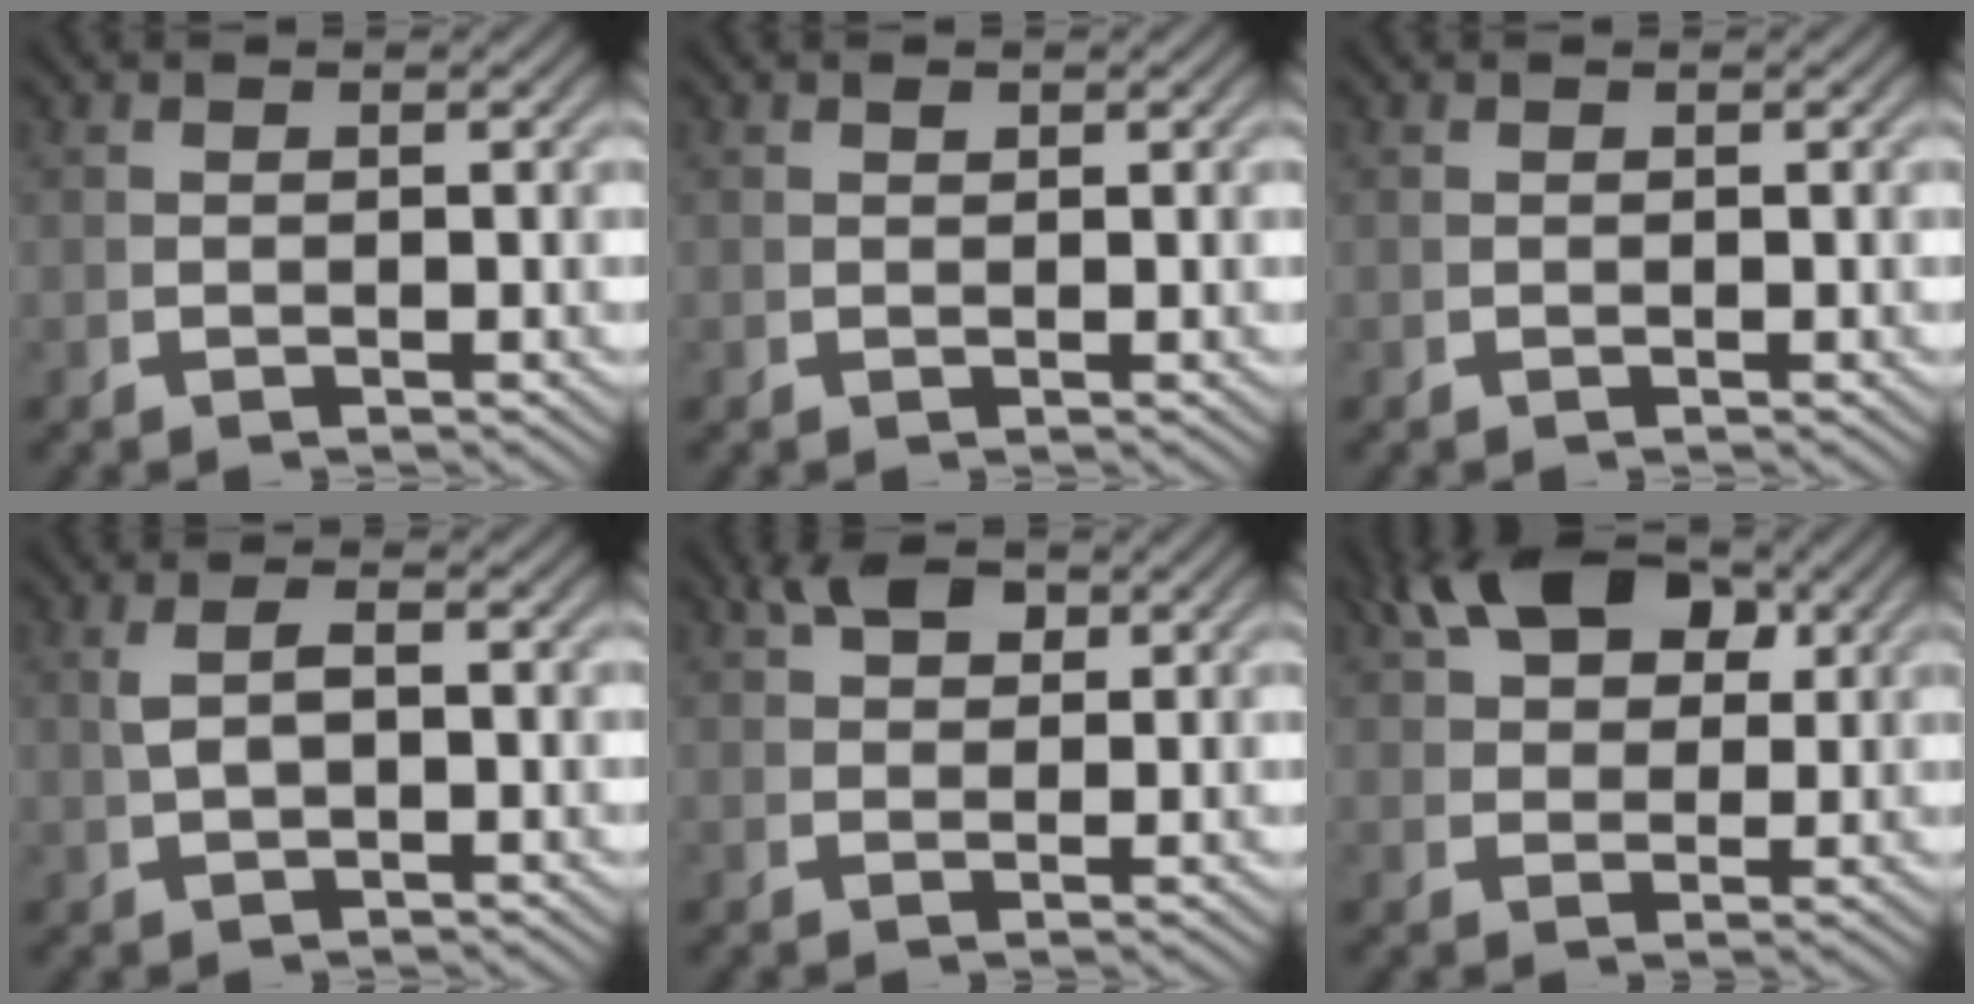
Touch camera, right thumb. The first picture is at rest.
{"total": 0.5, "force": [0.4, 0.3, 0.1], "torque": [0.001, -0.002, 0.011]}
{"total": 0.0}
{"total": 2.0, "force": [0.6, 0.5, 1.9], "torque": [-0.037, 0.005, 0.019]}
{"total": 3.6, "force": [2.6, 1.5, 2.0], "torque": [-0.026, 0.003, 0.051]}
{"total": 7.8, "force": [4.1, 4.4, 5.1], "torque": [-0.073, 0.001, 0.077]}